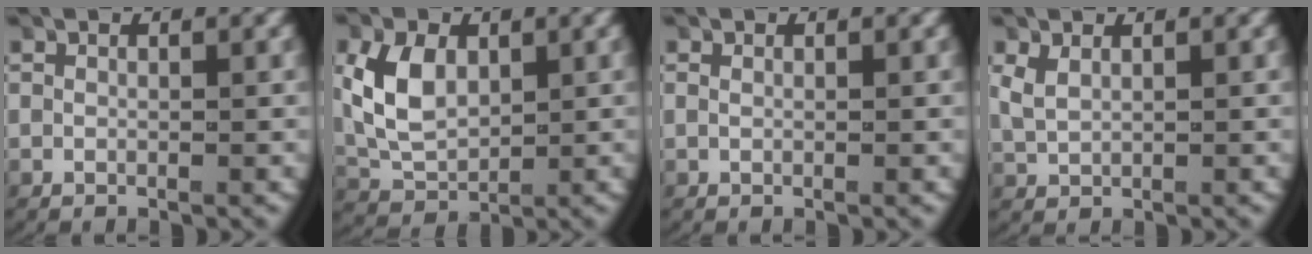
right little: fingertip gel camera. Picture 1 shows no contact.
{"total": 5.6, "force": [0.7, 4.1, 3.7], "torque": [-0.092, -0.011, 0.021]}
{"total": 0.0}
{"total": 2.2, "force": [0.5, 1.8, 1.2], "torque": [-0.035, -0.004, 0.016]}